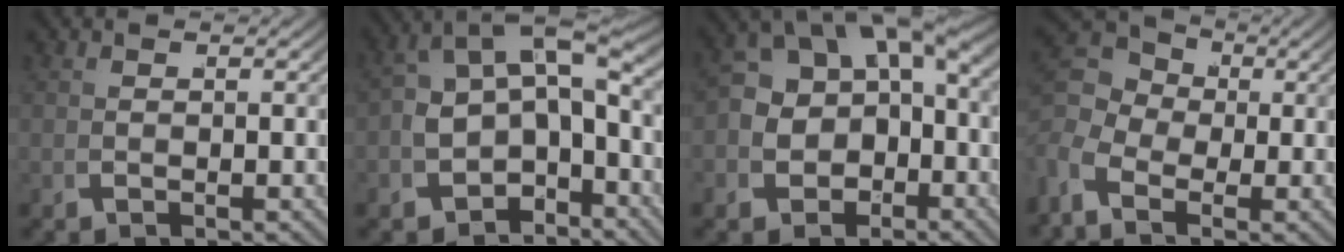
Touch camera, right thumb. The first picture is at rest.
{"total": 8.7, "force": [-1.4, 6.5, 5.5], "torque": [-0.084, -0.019, -0.020]}
{"total": 9.4, "force": [-0.4, 7.7, 5.4], "torque": [-0.100, -0.014, -0.004]}
{"total": 6.8, "force": [2.1, 4.7, 4.4], "torque": [-0.086, 0.003, 0.026]}